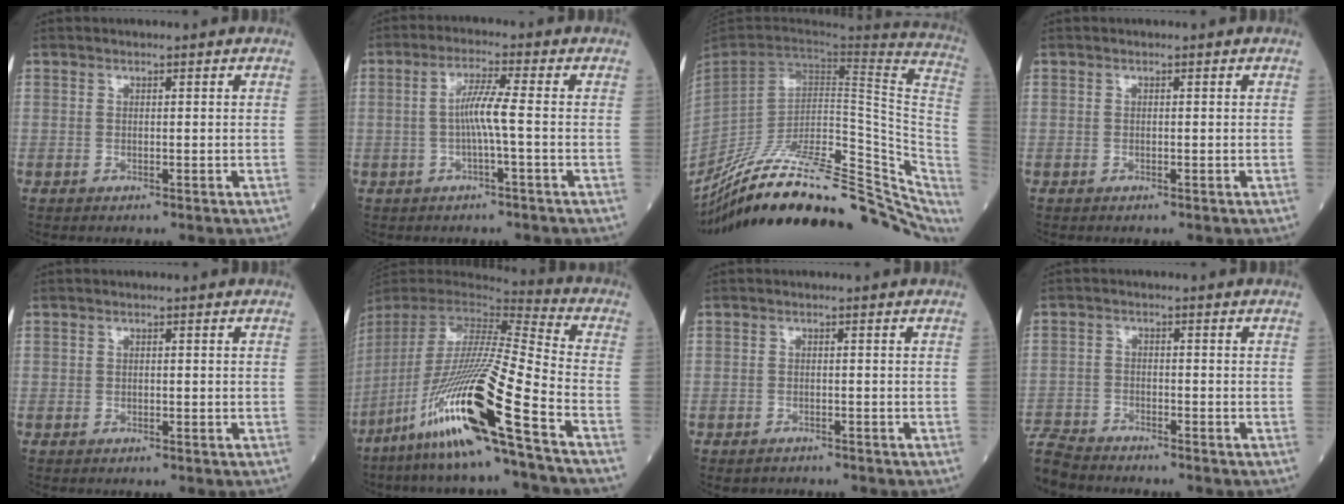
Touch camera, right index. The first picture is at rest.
{"total": 5.3, "force": [-0.6, 0.2, 5.2], "torque": [-0.106, 0.009, -0.008]}
{"total": 36.8, "force": [-25.6, 11.4, 23.8], "torque": [-0.335, -0.035, -0.377]}
{"total": 0.0}
{"total": 0.7, "force": [-0.1, 0.6, 0.4], "torque": [-0.022, 0.008, -0.001]}
{"total": 26.6, "force": [-14.2, 1.0, 22.5], "torque": [-0.466, -0.068, -0.272]}
{"total": 3.8, "force": [-3.1, 1.9, 1.2], "torque": [-0.031, -0.001, -0.040]}
{"total": 9.2, "force": [-8.5, 2.7, 2.4], "torque": [-0.064, -0.007, -0.151]}